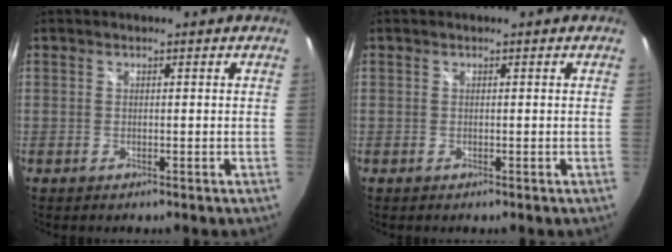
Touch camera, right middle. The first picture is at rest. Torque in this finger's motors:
{"motor_torque": [0.03, 0.00, 0.00, 0.00]}